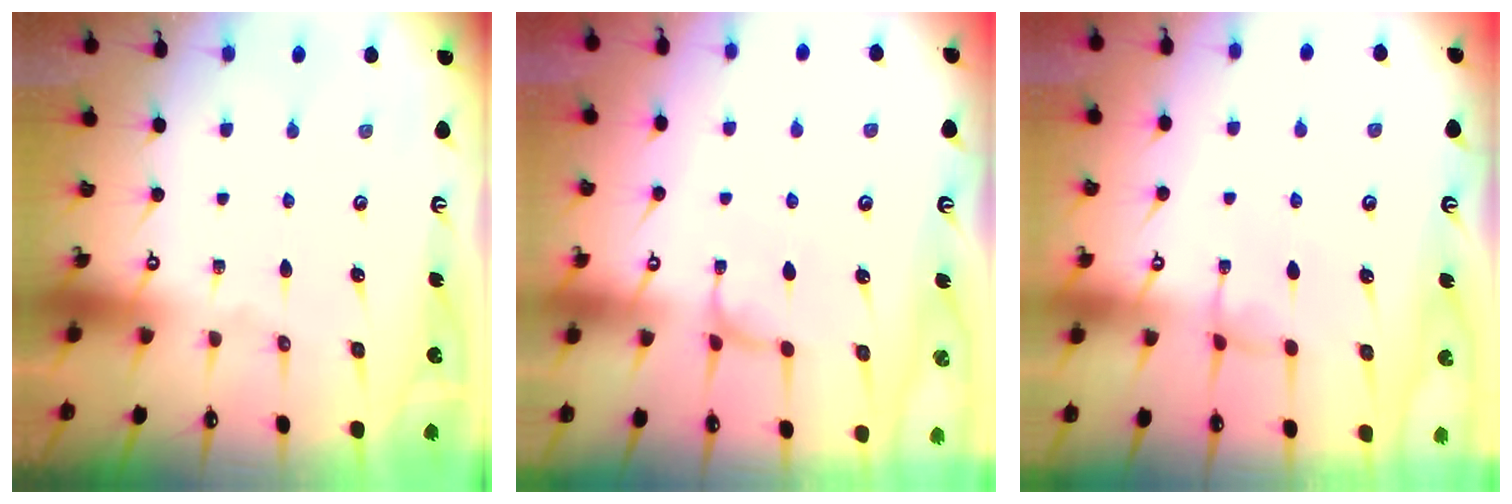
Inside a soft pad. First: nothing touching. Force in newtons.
{"total": 2.1, "press": 2.0, "slide": 0.3}
{"total": 2.1, "press": 2.1, "slide": 0.3}